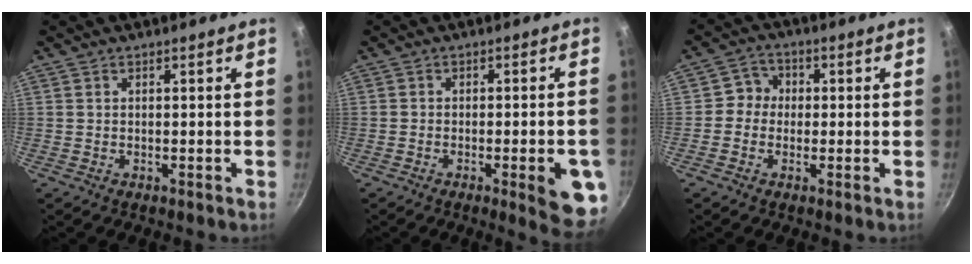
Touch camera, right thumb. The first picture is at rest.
{"total": 9.3, "force": [-3.2, 2.3, 8.4], "torque": [-0.081, 0.010, -0.038]}
{"total": 4.3, "force": [-0.2, 4.1, 1.4], "torque": [0.007, 0.011, -0.018]}